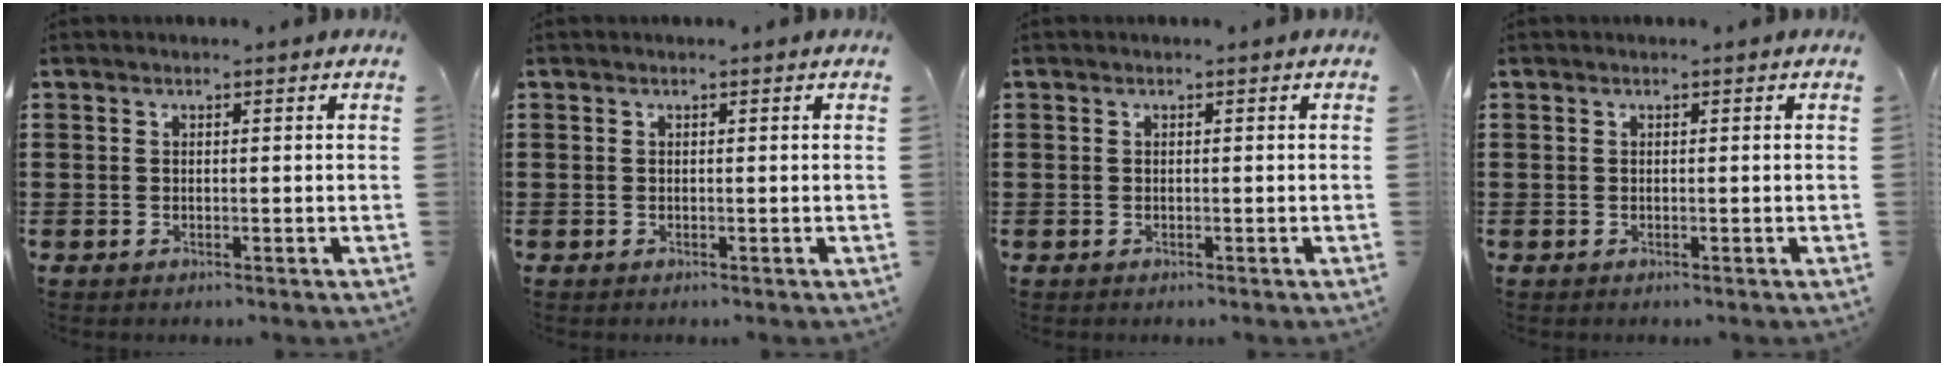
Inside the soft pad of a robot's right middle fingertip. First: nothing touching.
{"total": 0.0}
{"total": 0.0}
{"total": 0.0}